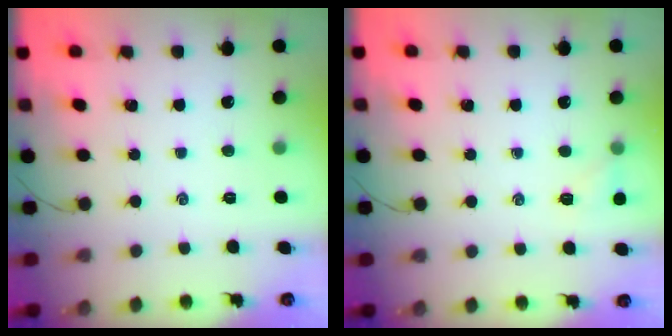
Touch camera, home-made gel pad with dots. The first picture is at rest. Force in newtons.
{"total": 5.2, "press": 5.0, "slide": 1.2}